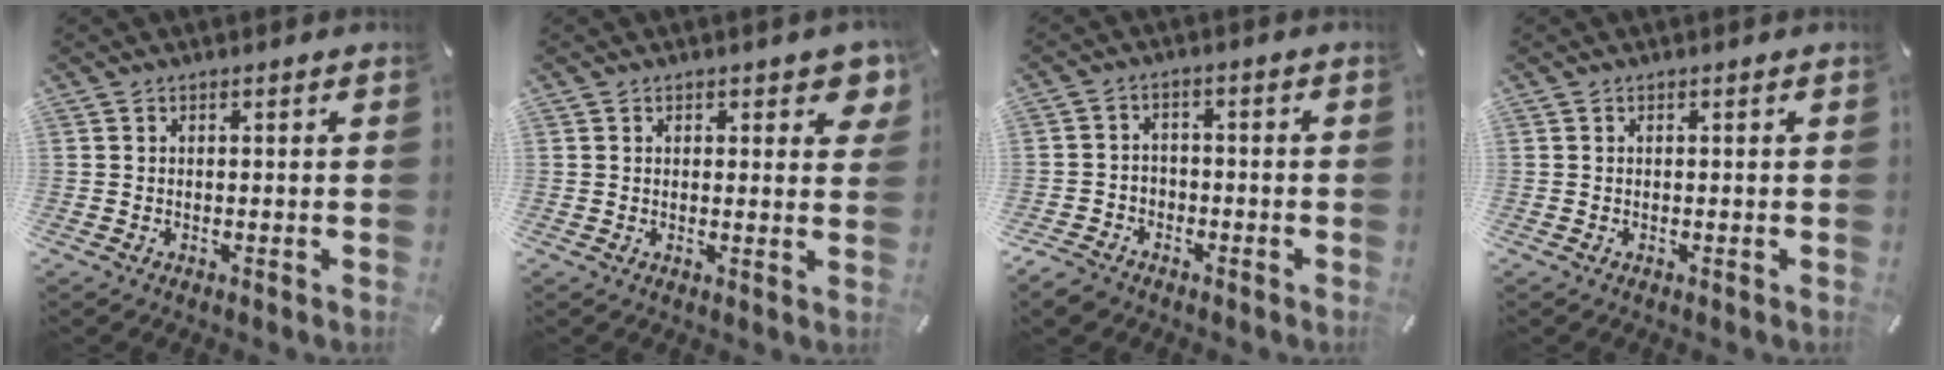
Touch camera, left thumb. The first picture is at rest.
{"total": 3.8, "force": [2.1, 1.9, 2.4], "torque": [-0.023, -0.008, 0.032]}
{"total": 4.9, "force": [-3.3, 3.5, 0.9], "torque": [-0.017, 0.021, -0.063]}
{"total": 0.0}